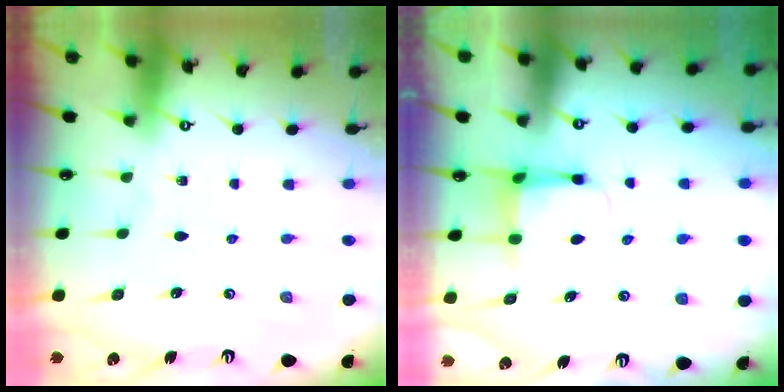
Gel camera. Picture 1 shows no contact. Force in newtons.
{"total": 4.3, "press": 4.3, "slide": 0.1}